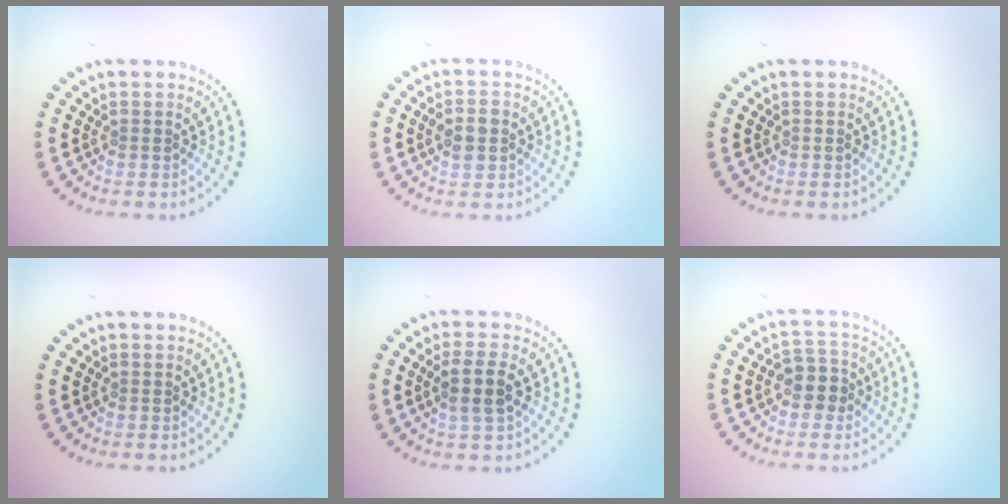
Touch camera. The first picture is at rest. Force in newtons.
{"total": 2.5, "press": 2.5, "slide": 0.1}
{"total": 0.0}
{"total": 0.0}
{"total": 2.9, "press": 2.6, "slide": 1.3}
{"total": 2.6, "press": 2.4, "slide": 1.1}